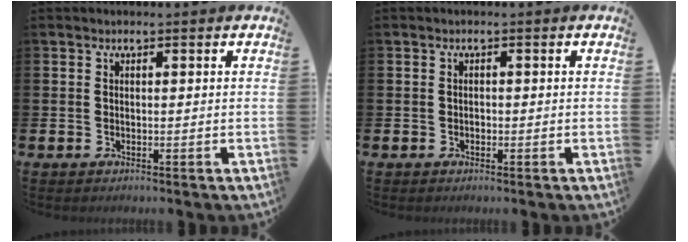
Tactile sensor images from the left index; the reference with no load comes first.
{"total": 0.5, "force": [-0.2, 0.5, 0.2], "torque": [-0.011, 0.005, -0.003]}